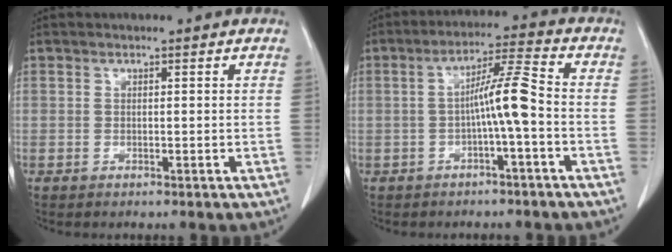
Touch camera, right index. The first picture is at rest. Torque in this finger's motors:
{"motor_torque": [1.14, -0.42, 0.54, 0.14]}